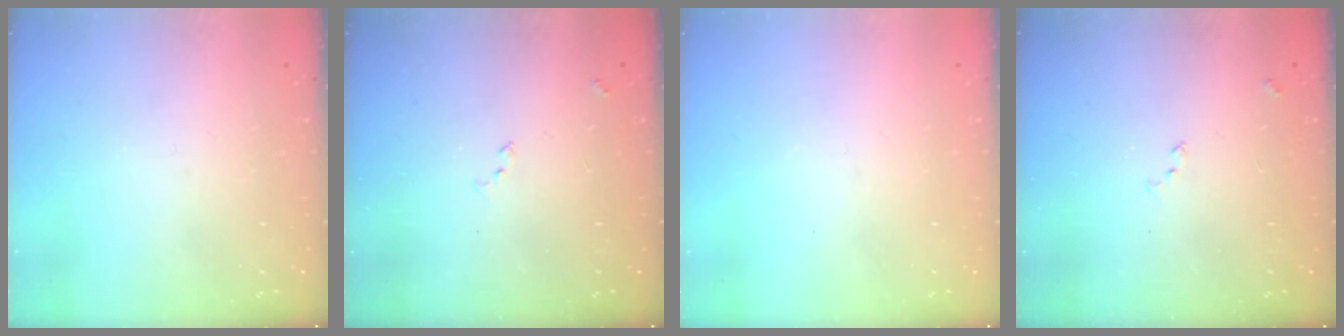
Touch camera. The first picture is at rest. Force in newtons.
{"total": 6.4, "press": 6.4, "slide": 0.9}
{"total": 0.0}
{"total": 6.4, "press": 6.4, "slide": 0.9}